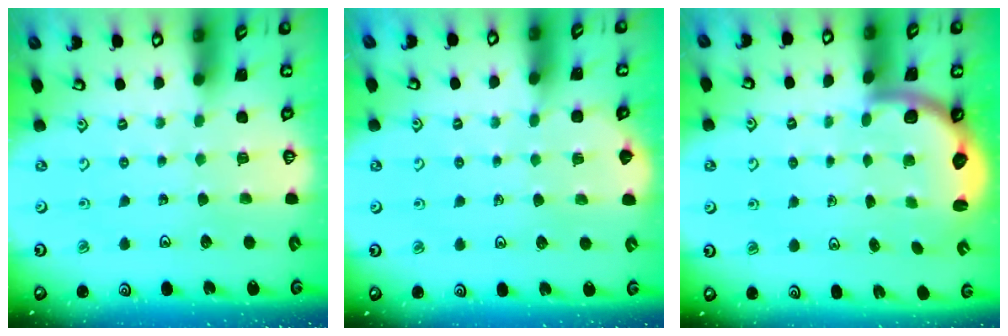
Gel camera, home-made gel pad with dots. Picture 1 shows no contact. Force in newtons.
{"total": 1.4, "press": 1.3, "slide": 0.3}
{"total": 2.7, "press": 2.4, "slide": 1.2}